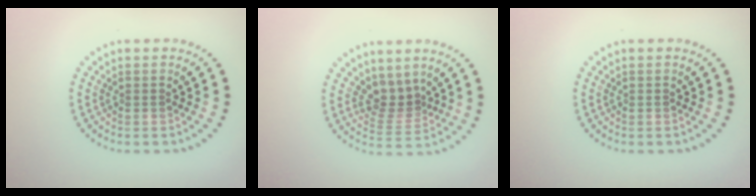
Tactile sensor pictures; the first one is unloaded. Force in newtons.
{"total": 2.6, "press": 1.8, "slide": 1.9}
{"total": 0.0}